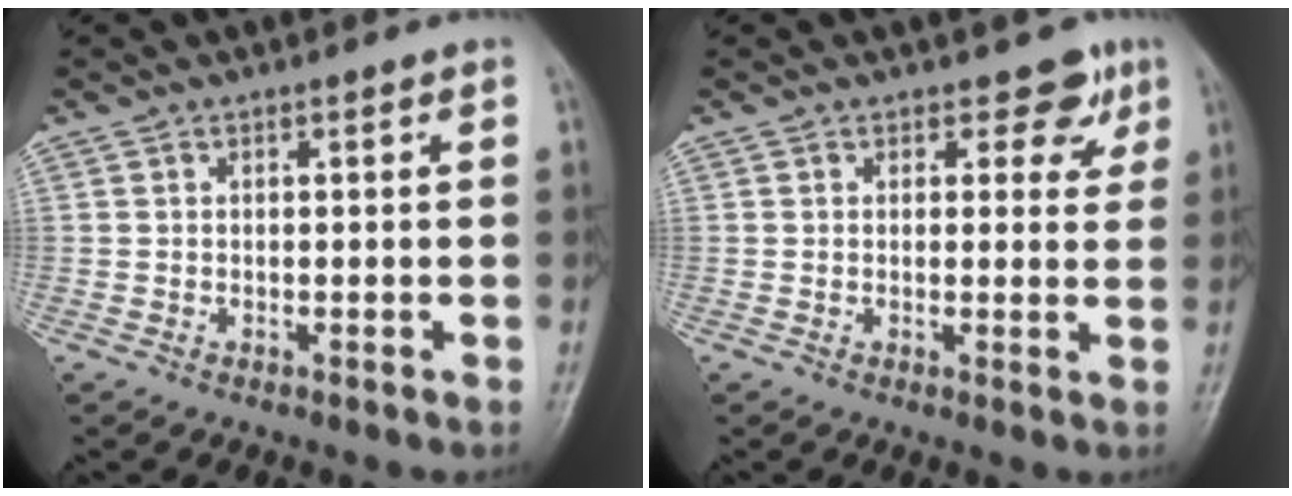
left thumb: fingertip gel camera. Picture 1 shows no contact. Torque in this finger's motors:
{"motor_torque": [-0.15, -0.03, -0.26, 0.07, 0.01]}